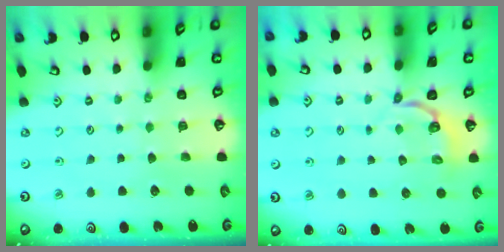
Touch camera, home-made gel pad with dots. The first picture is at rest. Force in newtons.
{"total": 3.6, "press": 2.6, "slide": 2.4}